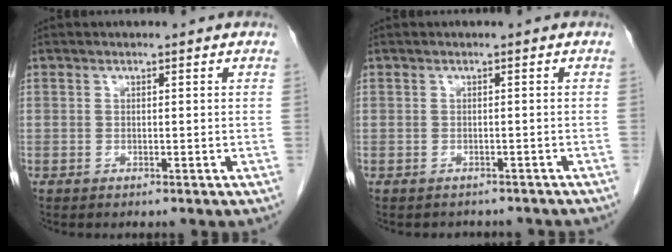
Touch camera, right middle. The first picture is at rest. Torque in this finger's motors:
{"motor_torque": [0.01, 0.00, -0.03, 0.00]}